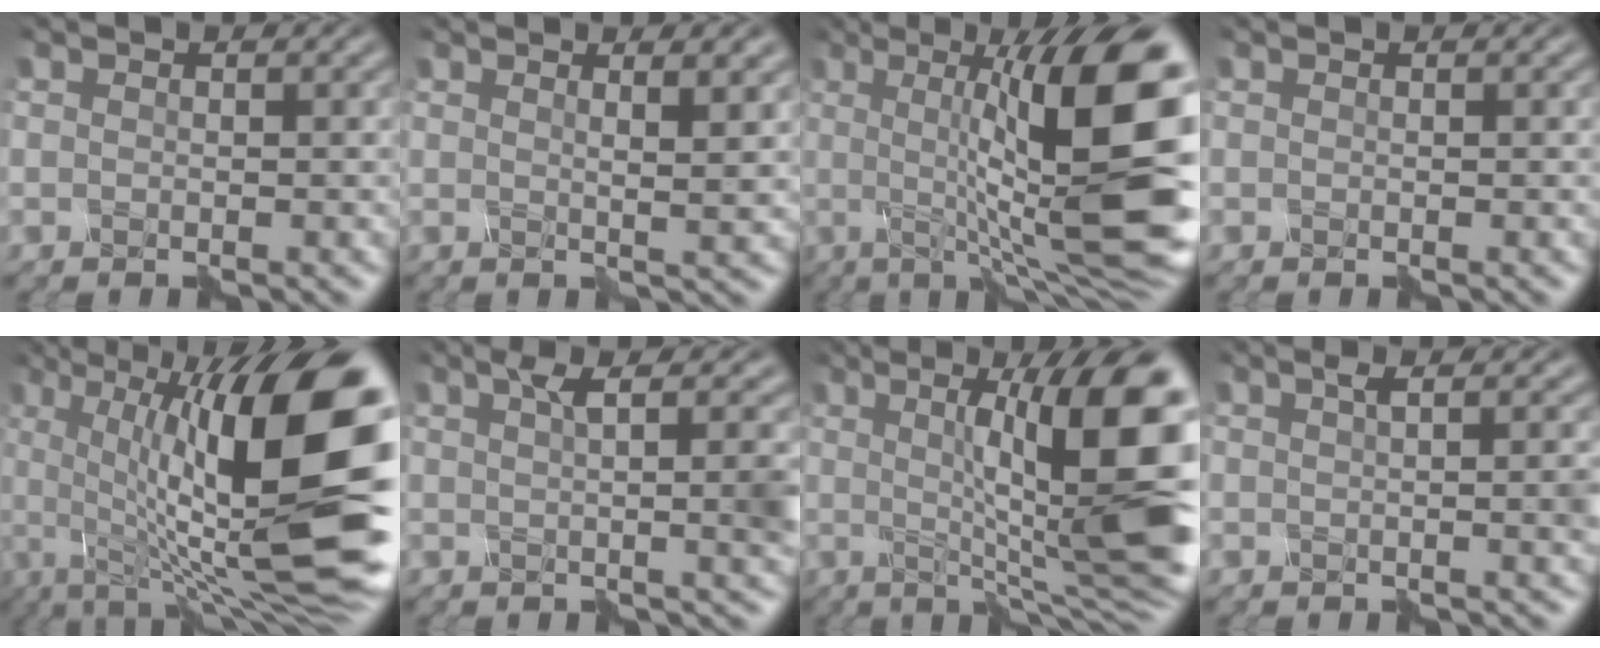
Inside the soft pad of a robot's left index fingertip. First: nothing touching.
{"total": 3.1, "force": [1.8, 0.8, 2.4], "torque": [-0.023, 0.008, 0.014]}
{"total": 15.4, "force": [0.9, 3.4, 15.0], "torque": [-0.173, 0.010, 0.010]}
{"total": 0.0}
{"total": 17.6, "force": [0.3, 4.9, 16.9], "torque": [-0.242, 0.022, 0.006]}
{"total": 4.4, "force": [1.3, 1.1, 4.1], "torque": [-0.044, 0.006, 0.015]}
{"total": 15.0, "force": [1.6, 3.4, 14.5], "torque": [-0.172, 0.011, 0.027]}
{"total": 2.8, "force": [0.7, 0.8, 2.6], "torque": [-0.024, 0.007, 0.008]}